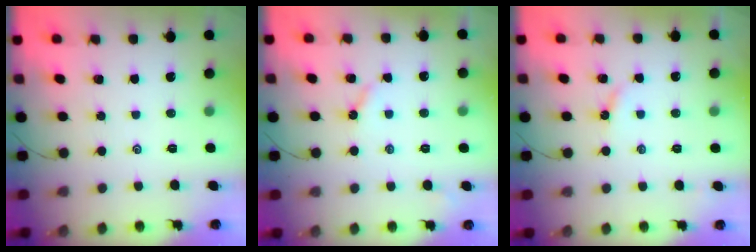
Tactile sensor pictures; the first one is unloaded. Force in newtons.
{"total": 3.9, "press": 3.8, "slide": 0.6}
{"total": 2.9, "press": 2.9, "slide": 0.3}